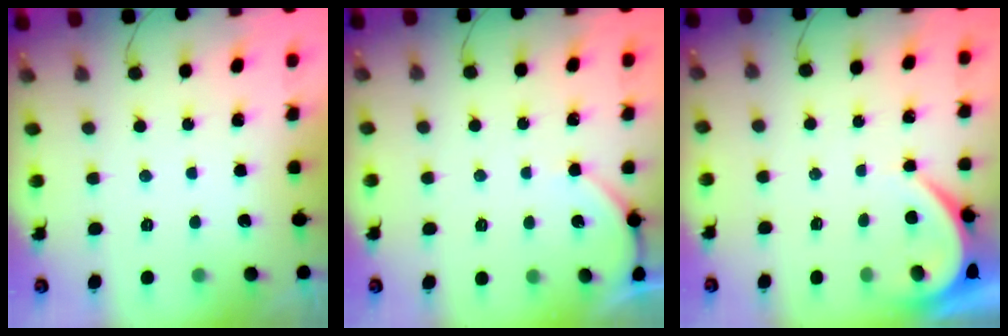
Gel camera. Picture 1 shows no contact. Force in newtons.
{"total": 3.6, "press": 3.5, "slide": 0.6}
{"total": 4.0, "press": 3.9, "slide": 0.6}